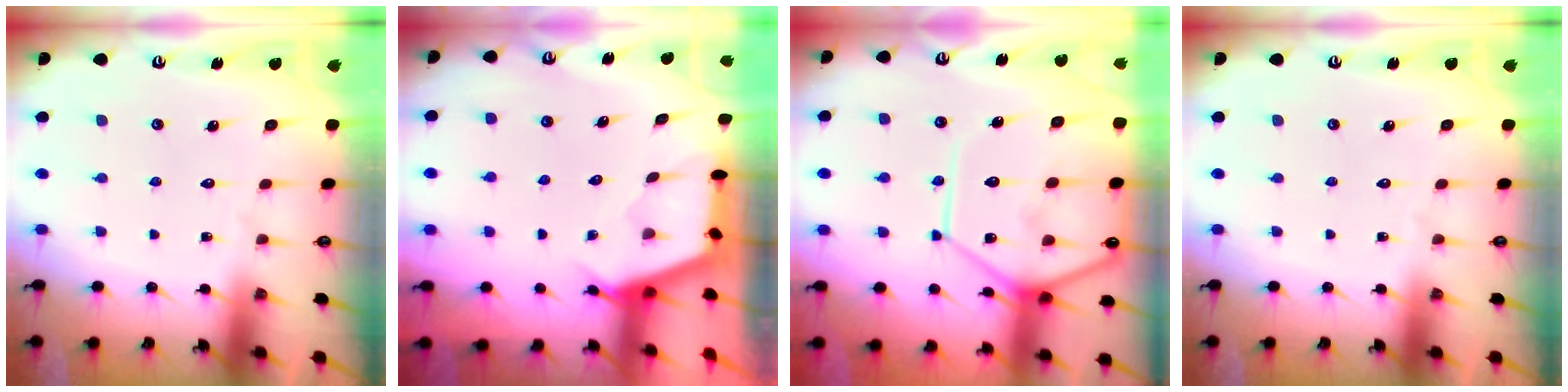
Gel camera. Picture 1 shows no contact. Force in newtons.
{"total": 3.0, "press": 3.0, "slide": 0.4}
{"total": 16.4, "press": 16.3, "slide": 2.1}
{"total": 0.0}